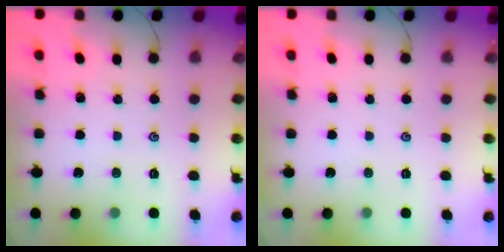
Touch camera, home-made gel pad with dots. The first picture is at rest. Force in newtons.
{"total": 0.0}